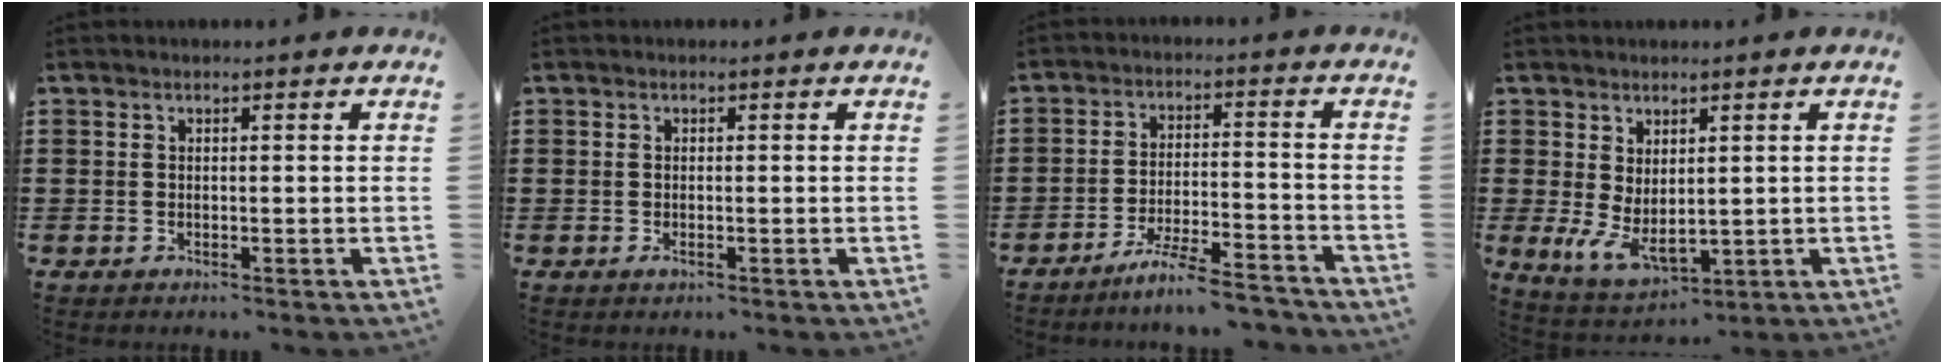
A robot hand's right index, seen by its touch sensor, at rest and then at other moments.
{"total": 0.6, "force": [-0.2, 0.2, 0.6], "torque": [-0.013, -0.004, -0.002]}
{"total": 6.5, "force": [-5.8, -0.1, 2.9], "torque": [-0.053, -0.008, -0.109]}
{"total": 3.9, "force": [0.3, 2.1, 3.3], "torque": [-0.075, -0.007, 0.004]}